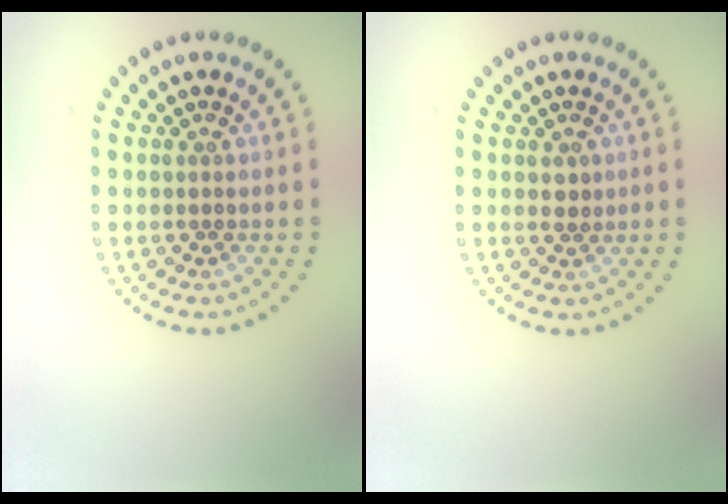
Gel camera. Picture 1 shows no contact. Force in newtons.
{"total": 1.0, "press": 1.0, "slide": 0.3}